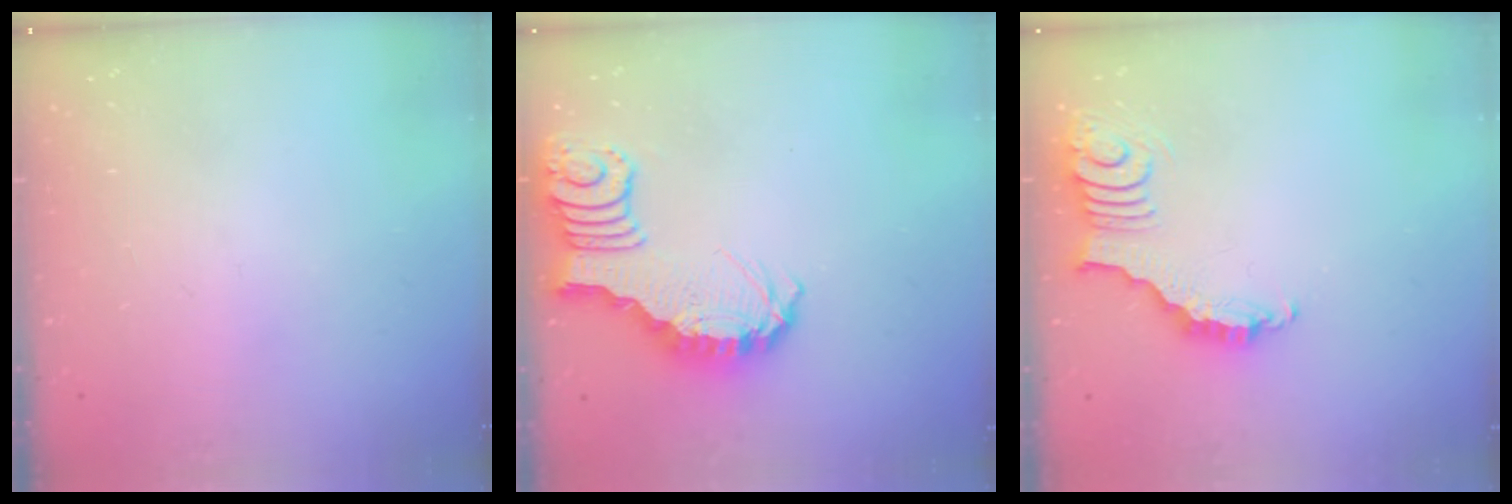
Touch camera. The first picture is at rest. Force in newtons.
{"total": 3.3, "press": 3.3, "slide": 0.7}
{"total": 3.9, "press": 3.9, "slide": 0.5}